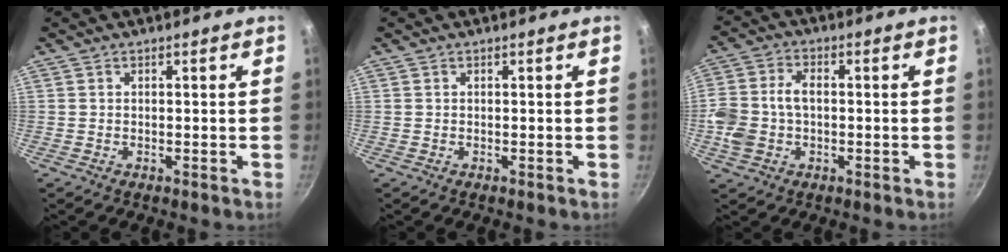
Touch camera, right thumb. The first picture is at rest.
{"total": 0.0}
{"total": 8.9, "force": [-0.8, 6.2, 6.3], "torque": [-0.124, 0.020, -0.021]}